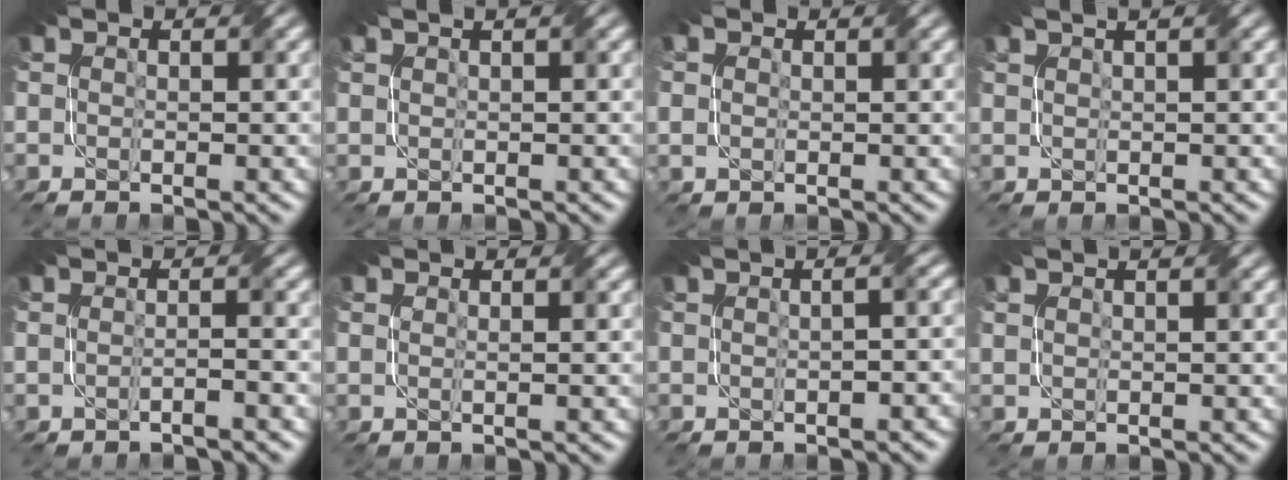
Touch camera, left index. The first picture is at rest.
{"total": 2.8, "force": [1.8, 1.2, 1.8], "torque": [-0.014, 0.014, 0.007]}
{"total": 1.5, "force": [0.5, 1.1, 0.9], "torque": [-0.020, 0.000, 0.014]}
{"total": 4.1, "force": [2.6, 1.7, 2.7], "torque": [-0.021, 0.027, 0.018]}
{"total": 1.2, "force": [-0.8, 0.2, 0.9], "torque": [-0.012, -0.002, -0.021]}
{"total": 1.0, "force": [0.4, 0.4, 0.8], "torque": [-0.012, -0.002, -0.001]}
{"total": 3.5, "force": [0.3, 1.7, 3.0], "torque": [-0.016, 0.020, -0.007]}
{"total": 1.7, "force": [1.2, 0.6, 1.0], "torque": [-0.015, -0.002, 0.017]}